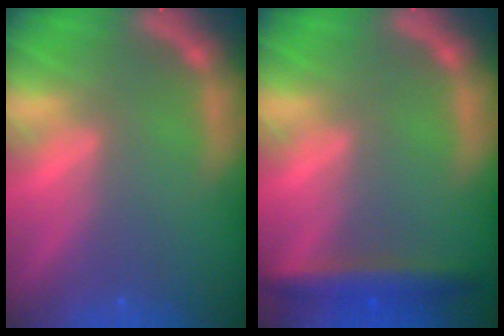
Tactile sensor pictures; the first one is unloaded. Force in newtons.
{"total": 4.0}